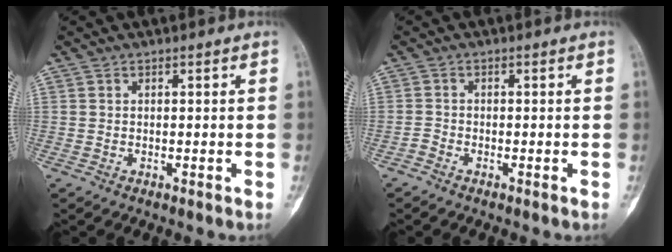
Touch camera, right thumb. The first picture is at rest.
{"total": 1.1, "force": [-0.9, 0.4, 0.3], "torque": [-0.009, 0.001, -0.025]}